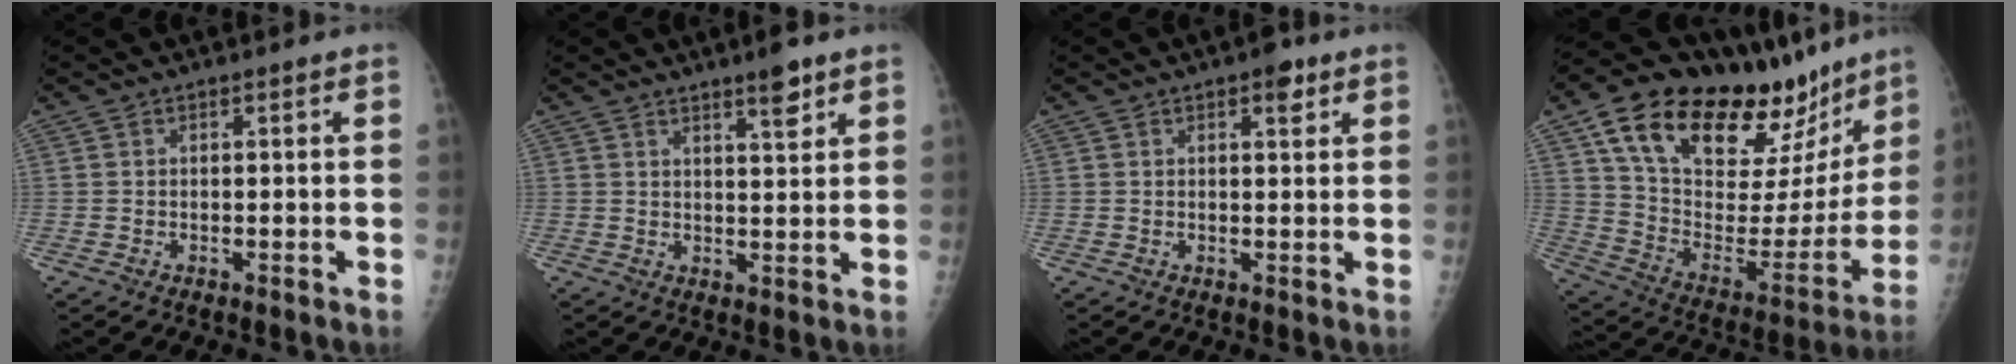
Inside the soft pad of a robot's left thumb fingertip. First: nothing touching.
{"total": 3.3, "force": [2.3, 0.4, 2.3], "torque": [-0.032, -0.016, 0.036]}
{"total": 3.0, "force": [1.7, 1.3, 2.1], "torque": [-0.018, -0.005, 0.021]}
{"total": 32.9, "force": [21.2, 14.1, 20.9], "torque": [-0.296, -0.047, 0.337]}